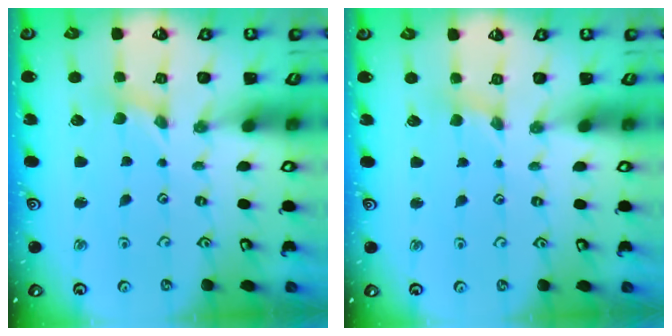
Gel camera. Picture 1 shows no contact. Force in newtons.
{"total": 1.1, "press": 1.1, "slide": 0.2}